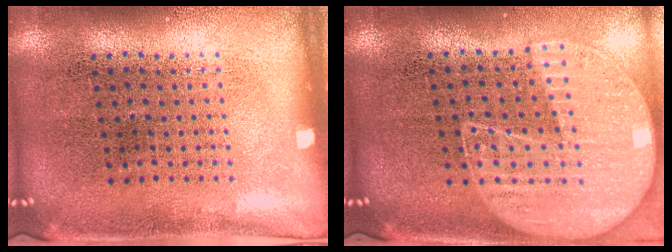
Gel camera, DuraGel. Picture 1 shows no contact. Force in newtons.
{"total": 1.5, "press": 1.4, "slide": 0.4}